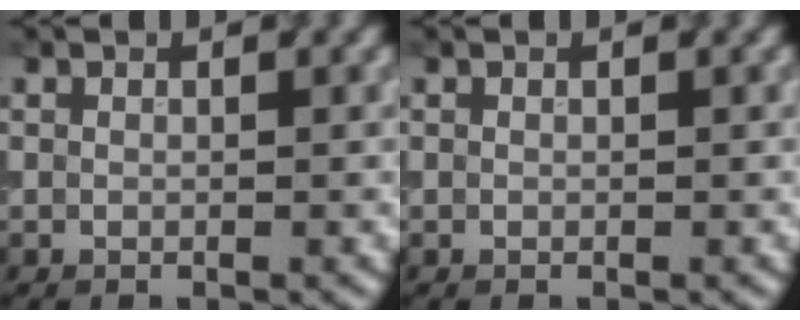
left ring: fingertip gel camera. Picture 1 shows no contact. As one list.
[{"total": 0.0}]